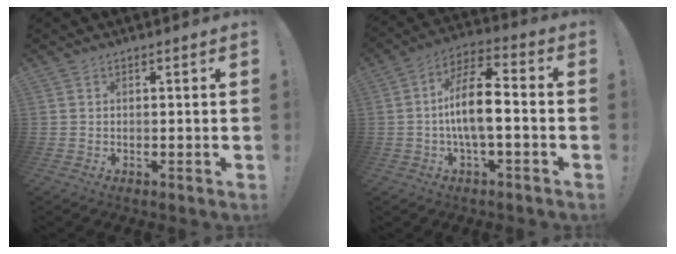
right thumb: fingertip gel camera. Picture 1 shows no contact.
{"total": 12.6, "force": [-1.7, 4.6, 11.6], "torque": [-0.215, 0.014, -0.036]}